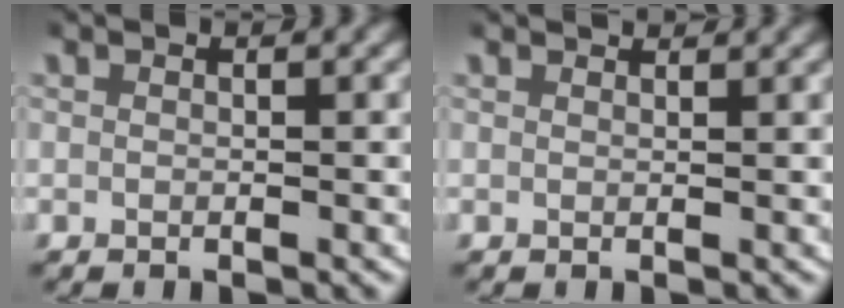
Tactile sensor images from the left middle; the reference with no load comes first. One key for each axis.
{"total": 1.3, "fx": 1.3, "fy": 0.0, "fz": 0.3, "tx": 0.006, "ty": 0.003, "tz": 0.017}